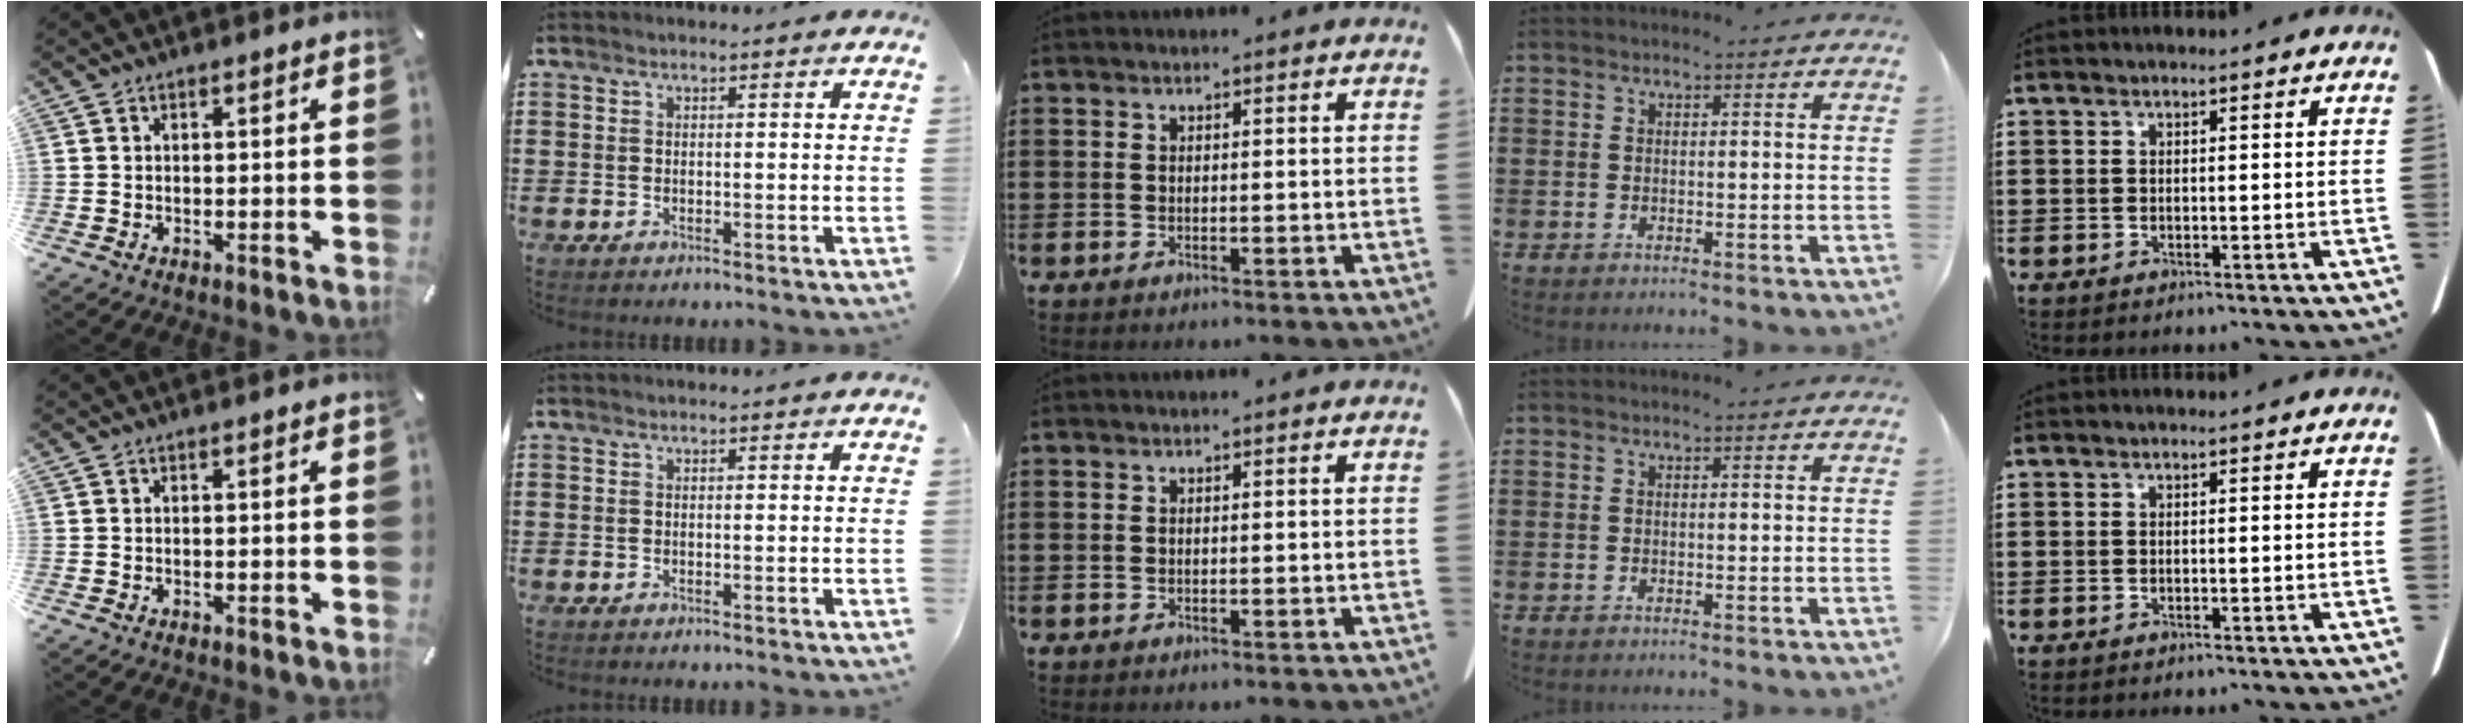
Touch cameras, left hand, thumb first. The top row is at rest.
{}